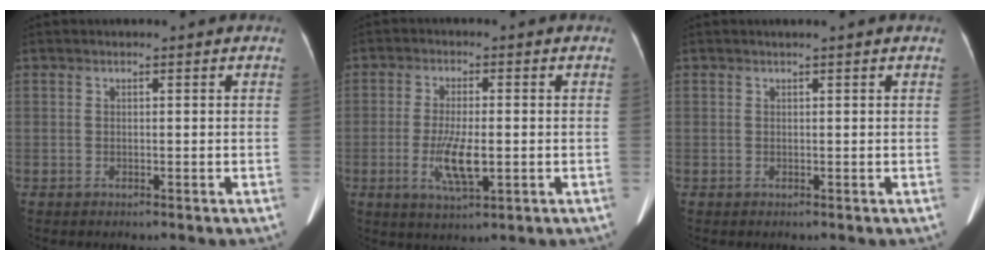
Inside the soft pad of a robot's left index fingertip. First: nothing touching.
{"total": 6.2, "force": [-1.5, 1.5, 5.9], "torque": [-0.119, -0.013, -0.026]}
{"total": 1.0, "force": [0.8, -0.2, 0.5], "torque": [-0.009, 0.010, 0.018]}